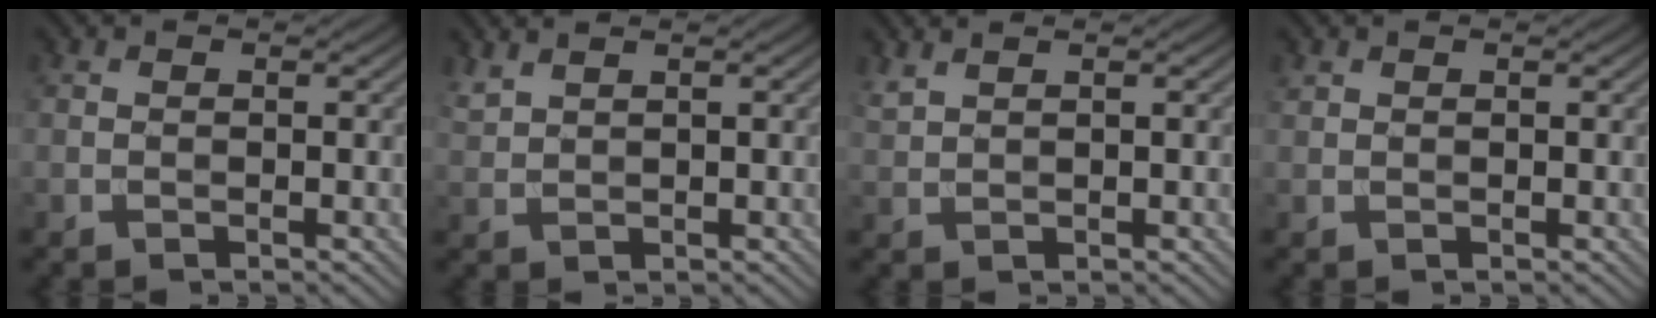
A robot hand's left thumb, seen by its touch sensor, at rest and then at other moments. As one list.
[{"total": 1.9, "force": [1.7, 0.3, 0.8], "torque": [-0.025, 0.007, 0.043]}, {"total": 1.6, "force": [1.4, 0.2, 0.8], "torque": [-0.026, 0.005, 0.035]}, {"total": 0.6, "force": [0.6, 0.2, 0.1], "torque": [-0.007, 0.000, 0.015]}]